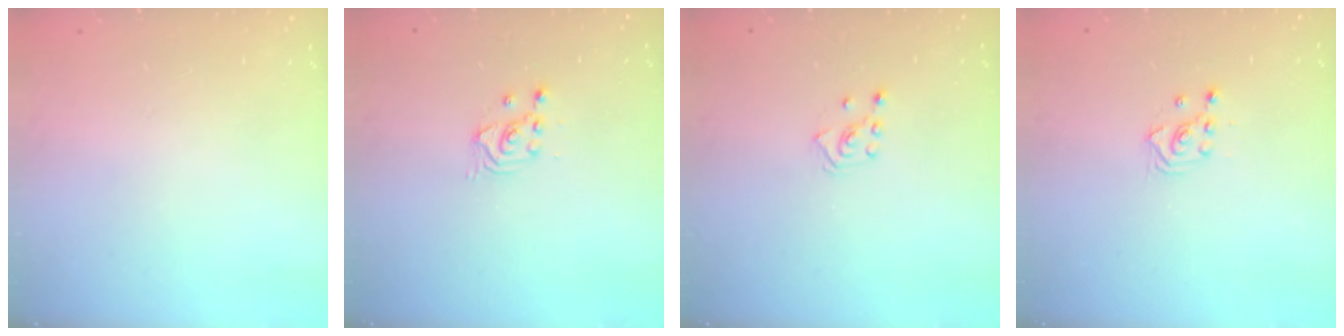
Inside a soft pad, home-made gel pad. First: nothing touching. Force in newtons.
{"total": 2.4, "press": 2.3, "slide": 0.2}
{"total": 2.8, "press": 2.7, "slide": 0.7}
{"total": 2.5, "press": 2.5, "slide": 0.3}